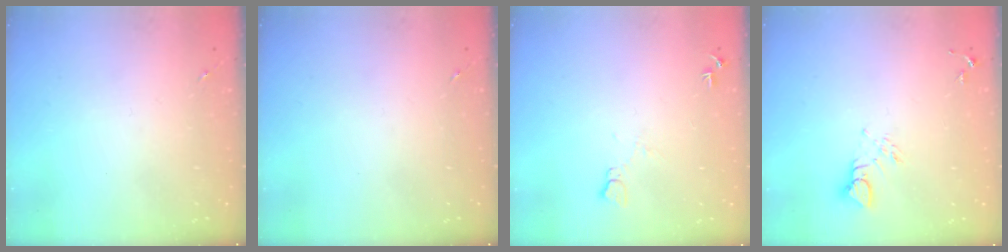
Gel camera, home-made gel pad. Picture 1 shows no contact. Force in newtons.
{"total": 0.0}
{"total": 6.6, "press": 6.6, "slide": 0.7}
{"total": 3.8, "press": 3.8, "slide": 0.3}